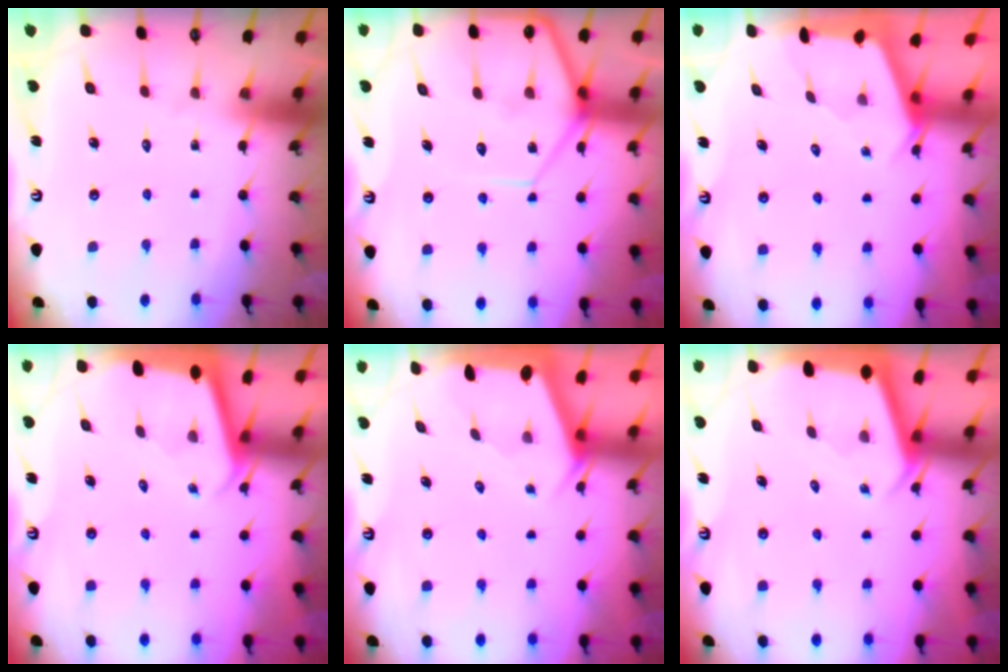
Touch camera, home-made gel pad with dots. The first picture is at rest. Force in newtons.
{"total": 12.0, "press": 11.9, "slide": 1.0}
{"total": 2.6, "press": 2.5, "slide": 0.3}
{"total": 2.7, "press": 2.7, "slide": 0.1}
{"total": 2.1, "press": 2.1, "slide": 0.3}
{"total": 2.2, "press": 2.2, "slide": 0.1}